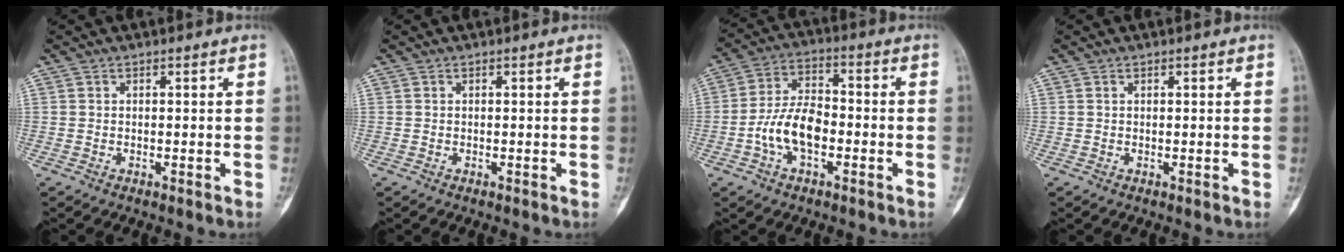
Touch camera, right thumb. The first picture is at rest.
{"total": 0.0}
{"total": 10.2, "force": [-2.8, 5.7, 8.0], "torque": [-0.147, 0.030, -0.058]}
{"total": 0.0}